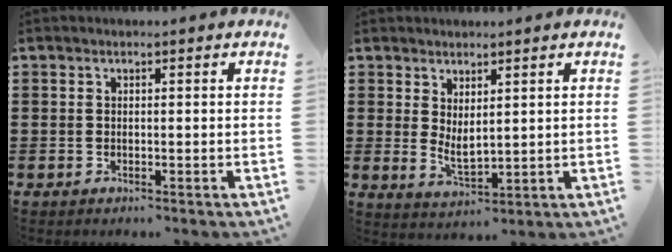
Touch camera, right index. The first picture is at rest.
{"total": 2.9, "force": [1.2, 1.5, 2.2], "torque": [-0.045, 0.002, 0.024]}